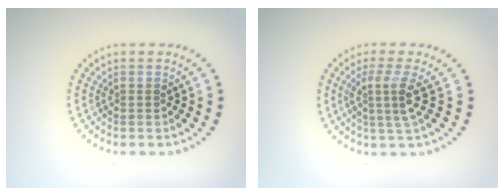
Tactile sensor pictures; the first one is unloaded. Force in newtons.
{"total": 2.9, "press": 2.1, "slide": 2.0}